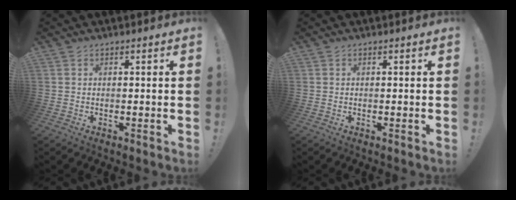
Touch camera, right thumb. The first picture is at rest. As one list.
[{"total": 0.0}]